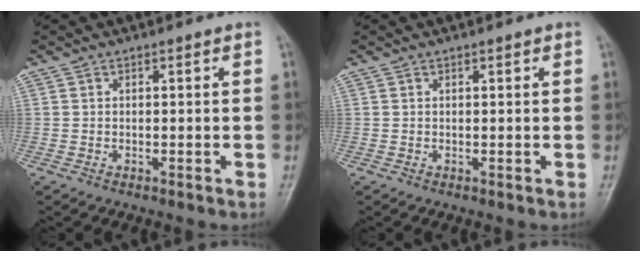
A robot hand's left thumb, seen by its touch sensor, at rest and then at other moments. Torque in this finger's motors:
{"motor_torque": [-0.10, -0.13, -0.08, -0.09, 0.00]}